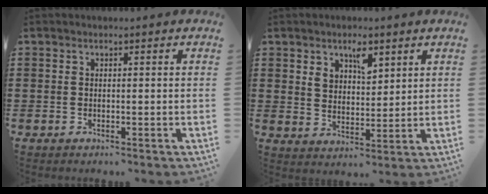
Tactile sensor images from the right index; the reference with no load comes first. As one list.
[{"total": 4.4, "force": [2.8, 2.3, 2.5], "torque": [-0.042, 0.002, 0.047]}]